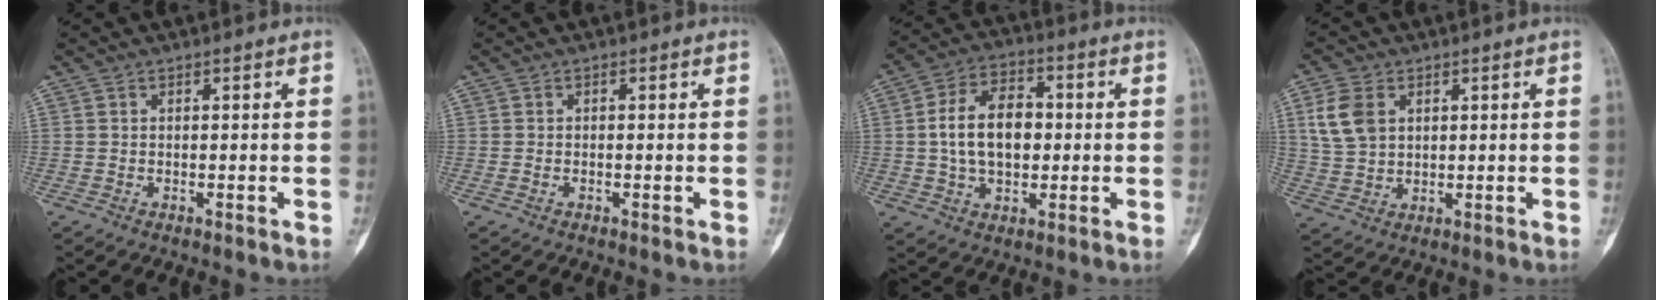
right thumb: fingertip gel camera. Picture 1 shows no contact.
{"total": 0.0}
{"total": 12.3, "force": [0.4, 7.9, 9.4], "torque": [-0.148, 0.017, 0.003]}
{"total": 7.6, "force": [2.6, 5.3, 4.8], "torque": [-0.090, -0.001, 0.058]}